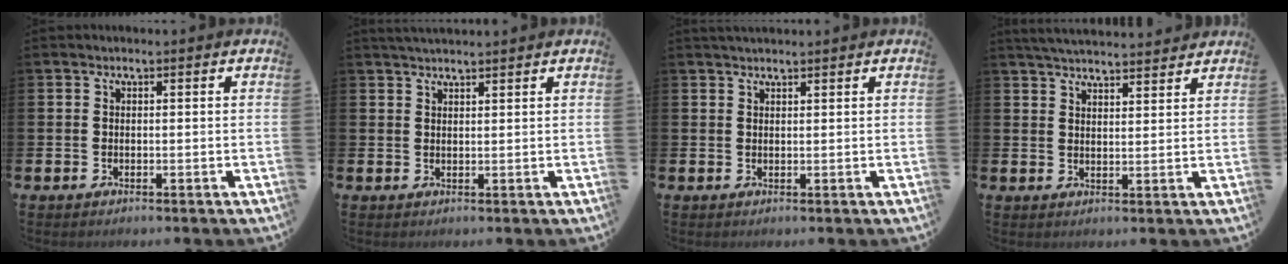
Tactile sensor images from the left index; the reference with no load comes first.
{"total": 2.2, "force": [2.2, 0.3, 0.5], "torque": [-0.009, -0.005, 0.039]}
{"total": 1.4, "force": [1.3, 0.1, 0.3], "torque": [-0.002, 0.000, 0.024]}
{"total": 4.3, "force": [4.2, 0.3, 0.5], "torque": [-0.015, -0.022, 0.076]}